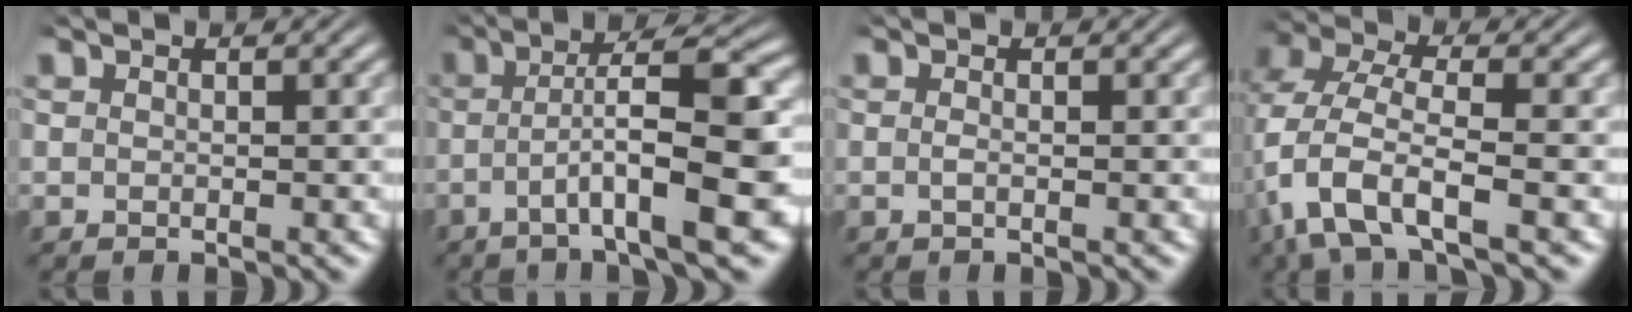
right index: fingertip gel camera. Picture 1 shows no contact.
{"total": 8.6, "force": [-1.4, 2.2, 8.2], "torque": [-0.127, -0.005, -0.017]}
{"total": 0.6, "force": [-0.4, -0.3, 0.4], "torque": [-0.012, -0.008, -0.003]}
{"total": 5.8, "force": [-1.1, 3.5, 4.5], "torque": [-0.134, -0.028, -0.008]}